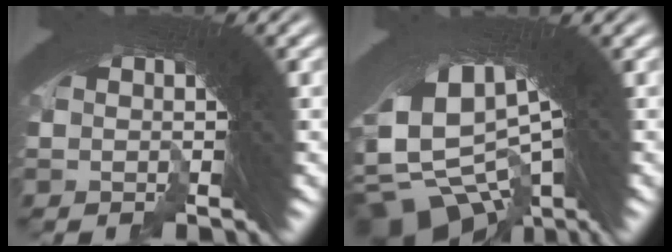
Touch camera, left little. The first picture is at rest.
{"total": 15.9, "force": [-4.9, 10.8, 10.6], "torque": [-0.228, -0.052, -0.064]}